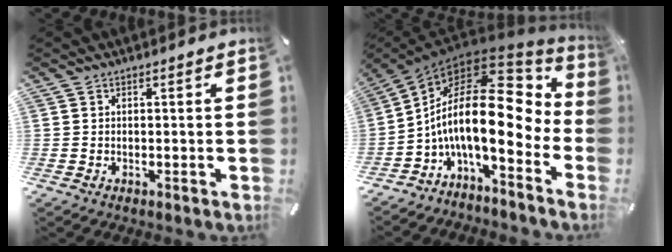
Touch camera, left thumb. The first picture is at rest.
{"total": 23.8, "force": [2.1, 9.6, 21.7], "torque": [-0.418, -0.042, 0.033]}